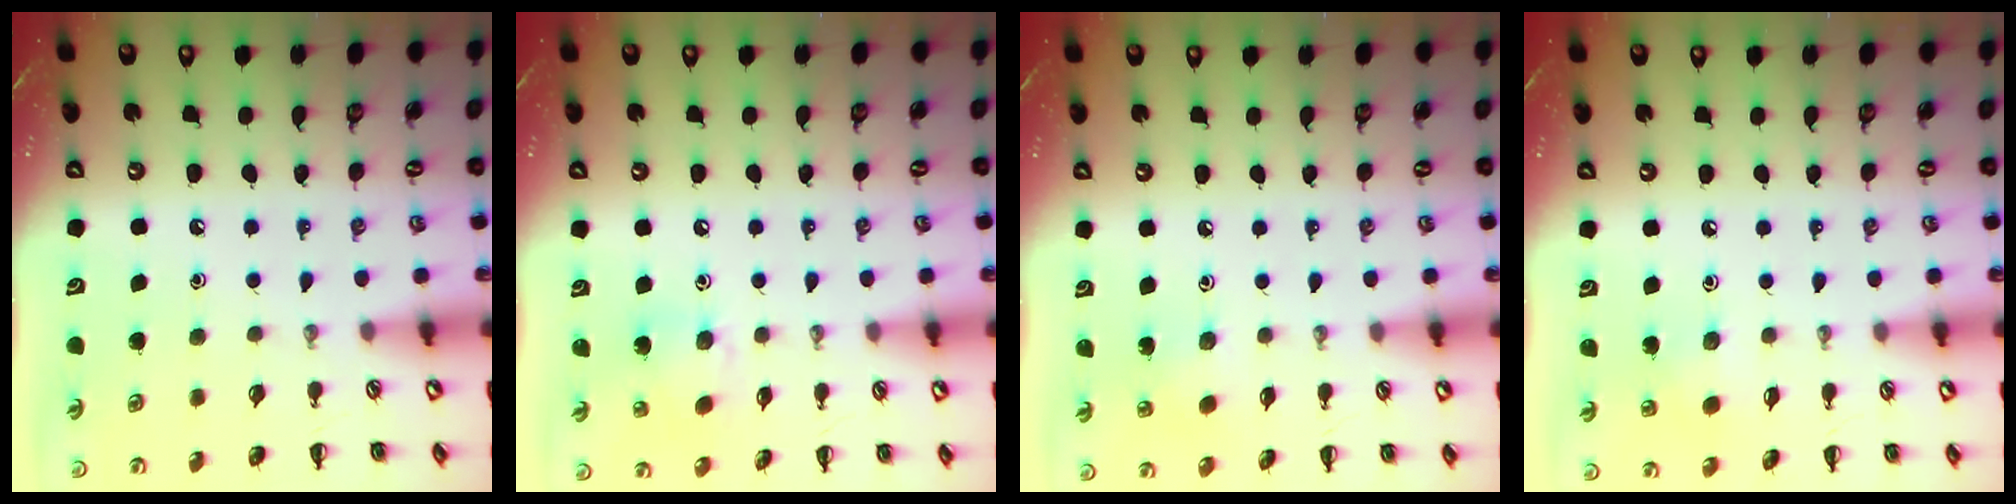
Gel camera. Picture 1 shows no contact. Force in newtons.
{"total": 7.2, "press": 7.2, "slide": 0.8}
{"total": 3.3, "press": 3.2, "slide": 1.1}
{"total": 2.9, "press": 2.8, "slide": 0.6}